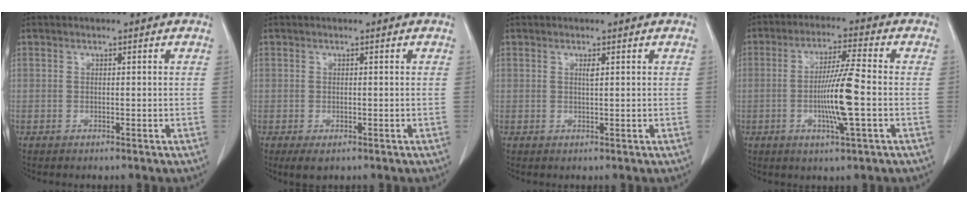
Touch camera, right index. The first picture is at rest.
{"total": 1.8, "force": [-0.9, 1.1, 1.2], "torque": [-0.018, -0.002, -0.006]}
{"total": 0.9, "force": [0.4, 0.0, 0.8], "torque": [-0.018, -0.001, 0.007]}
{"total": 9.1, "force": [-1.6, -0.3, 9.0], "torque": [-0.168, -0.007, -0.032]}